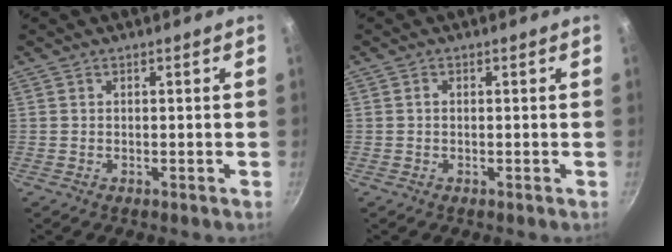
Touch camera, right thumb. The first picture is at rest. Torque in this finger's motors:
{"motor_torque": [0.08, 0.05, 0.34, -0.17, -0.01]}